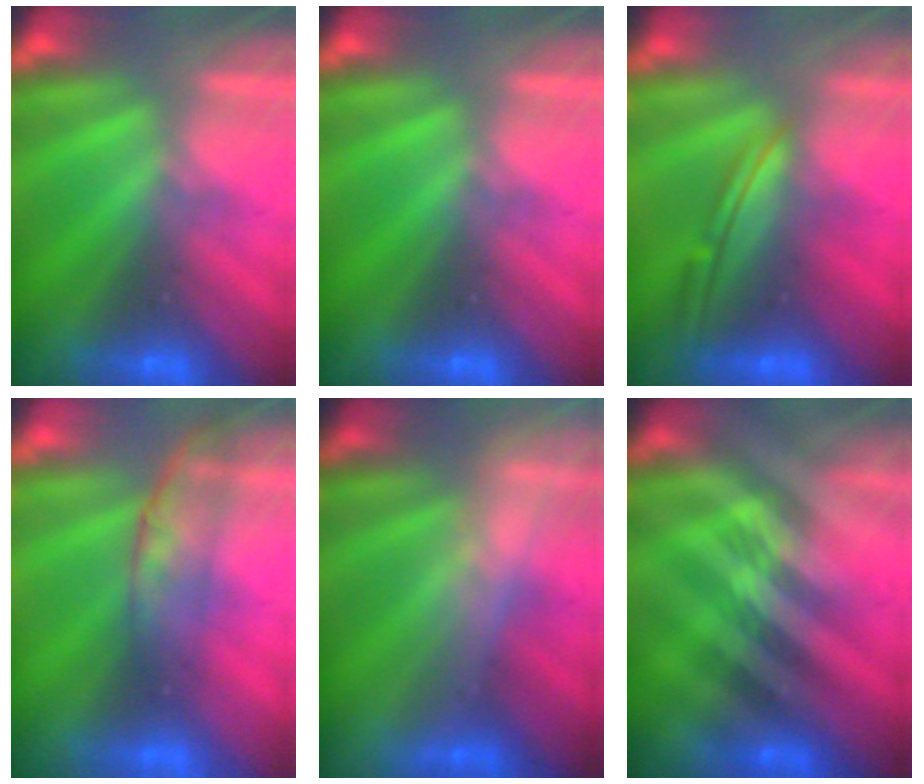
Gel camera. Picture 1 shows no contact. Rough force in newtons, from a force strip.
{"total": 0.0}
{"total": 5.5}
{"total": 2.9}
{"total": 2.5}
{"total": 2.4}